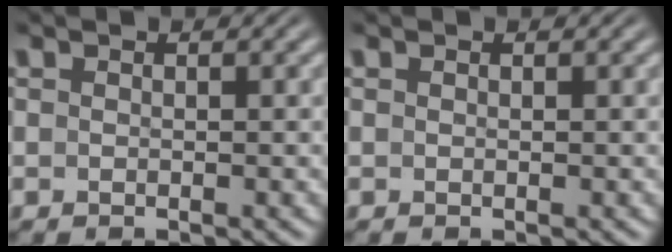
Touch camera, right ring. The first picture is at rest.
{"total": 0.0}